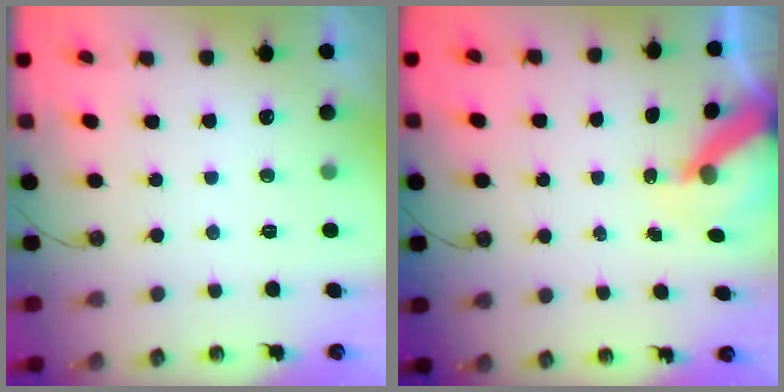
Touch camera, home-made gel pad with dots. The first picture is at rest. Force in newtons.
{"total": 7.1, "press": 7.1, "slide": 0.9}